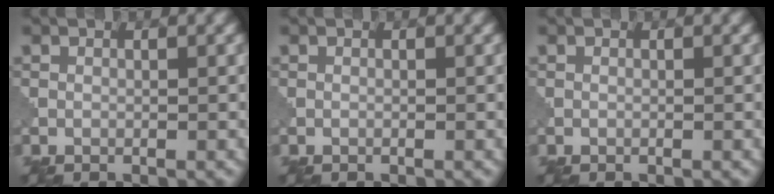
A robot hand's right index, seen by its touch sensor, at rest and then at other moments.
{"total": 0.0}
{"total": 0.0}